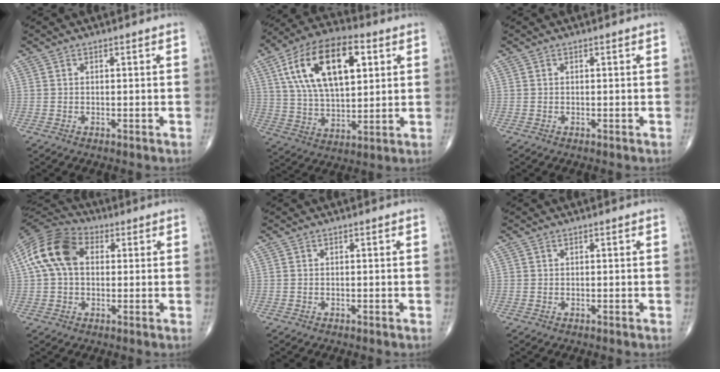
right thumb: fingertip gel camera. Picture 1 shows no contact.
{"total": 20.5, "force": [6.8, 10.2, 16.4], "torque": [-0.271, -0.004, 0.117]}
{"total": 0.0}
{"total": 13.4, "force": [2.4, 9.1, 9.5], "torque": [-0.184, 0.031, 0.033]}
{"total": 0.0}
{"total": 0.0}